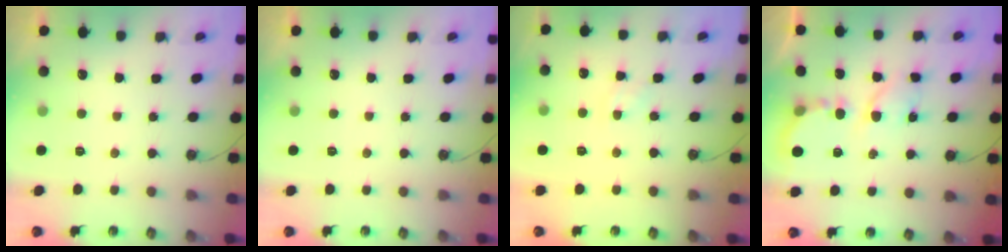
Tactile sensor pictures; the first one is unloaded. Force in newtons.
{"total": 0.0}
{"total": 2.1, "press": 2.1, "slide": 0.4}
{"total": 7.3, "press": 7.3, "slide": 0.5}